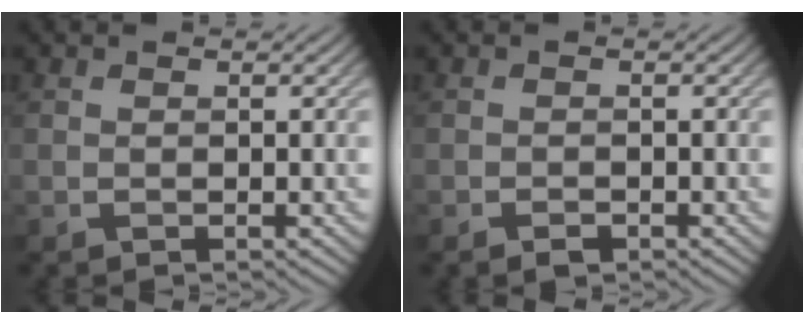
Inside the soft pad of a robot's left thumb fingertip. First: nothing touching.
{"total": 1.0, "force": [-0.8, 0.4, 0.6], "torque": [-0.008, -0.001, -0.014]}